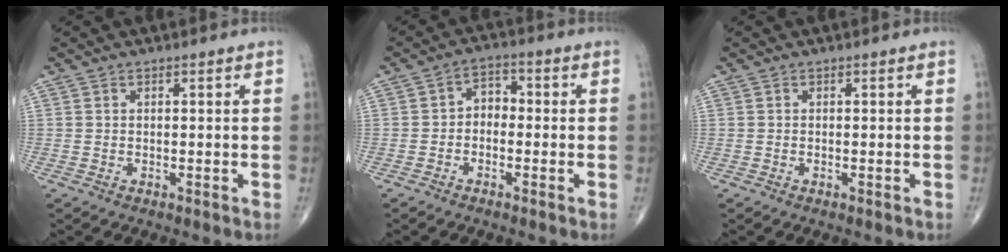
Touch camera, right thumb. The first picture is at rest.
{"total": 4.0, "force": [-0.8, 3.0, 2.5], "torque": [-0.022, 0.021, -0.029]}
{"total": 0.0}